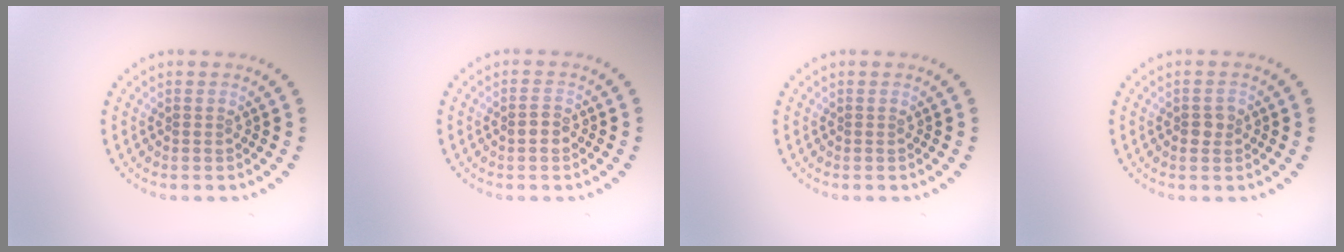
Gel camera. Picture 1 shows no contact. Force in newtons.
{"total": 1.3, "press": 1.3, "slide": 0.0}
{"total": 0.0}
{"total": 1.3, "press": 1.3, "slide": 0.2}